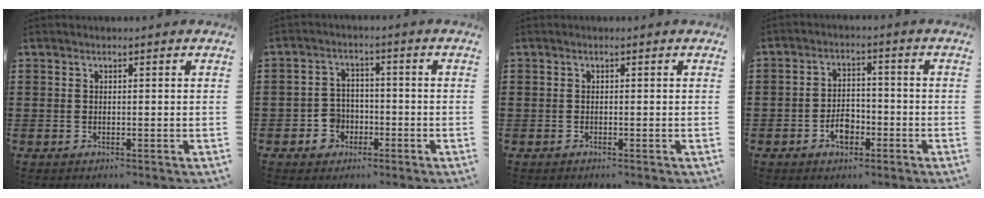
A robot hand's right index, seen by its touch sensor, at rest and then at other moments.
{"total": 4.0, "force": [-1.7, 3.5, 1.1], "torque": [-0.030, 0.007, -0.035]}
{"total": 0.0}
{"total": 4.3, "force": [-2.0, 2.8, 2.5], "torque": [-0.038, 0.003, -0.038]}